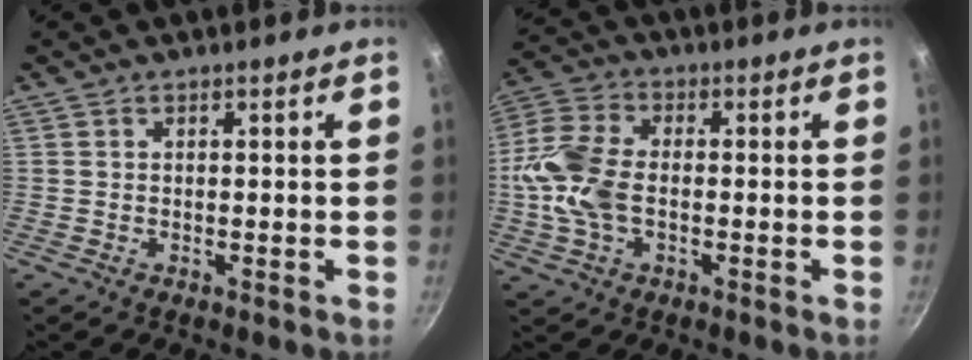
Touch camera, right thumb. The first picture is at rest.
{"total": 12.1, "force": [-1.2, 7.5, 9.4], "torque": [-0.190, 0.024, -0.037]}